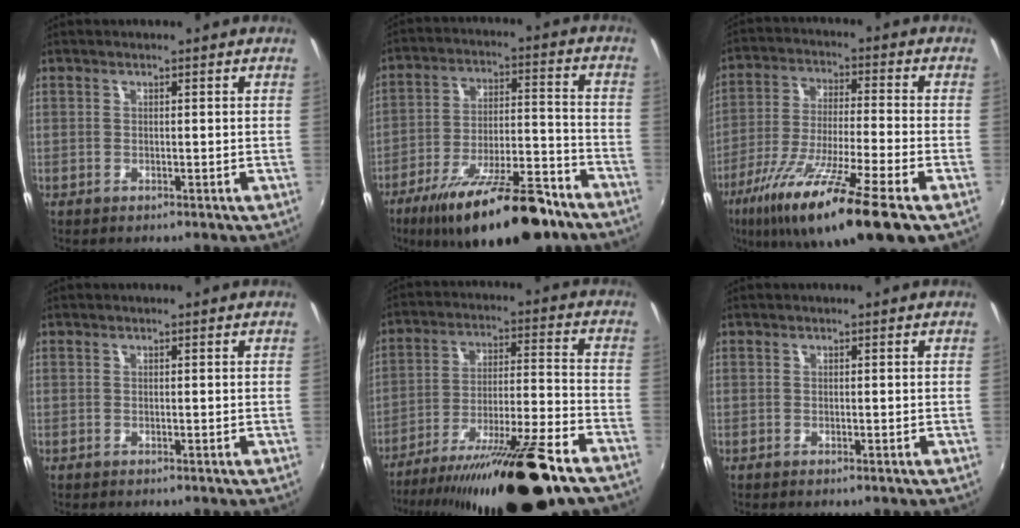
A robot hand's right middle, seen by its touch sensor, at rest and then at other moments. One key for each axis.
{"total": 20.9, "fx": -15.0, "fy": 6.2, "fz": 13.2, "tx": -0.225, "ty": -0.017, "tz": -0.225}
{"total": 19.6, "fx": -11.5, "fy": 1.6, "fz": 15.8, "tx": -0.299, "ty": -0.051, "tz": -0.204}
{"total": 0.0}
{"total": 24.9, "fx": -18.9, "fy": 3.1, "fz": 15.9, "tx": -0.280, "ty": -0.038, "tz": -0.290}
{"total": 0.0}